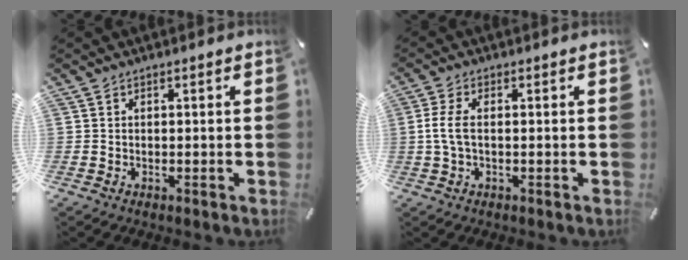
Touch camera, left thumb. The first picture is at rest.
{"total": 4.9, "force": [0.0, 2.1, 4.4], "torque": [-0.101, -0.002, -0.006]}